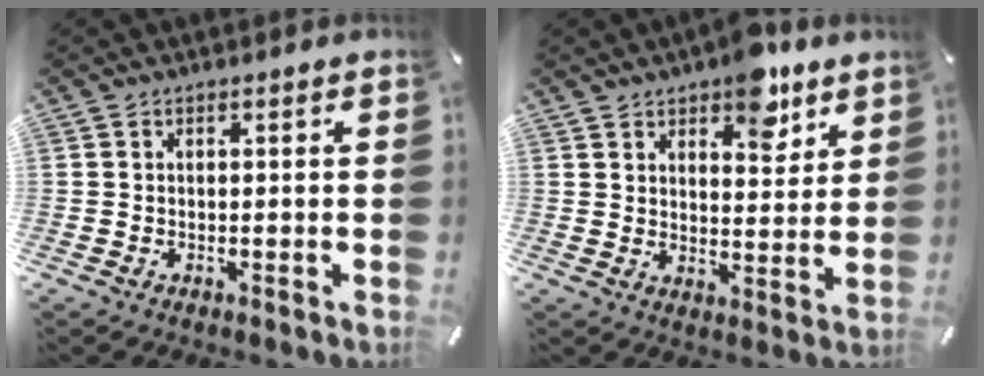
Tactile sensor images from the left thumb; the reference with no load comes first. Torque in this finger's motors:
{"motor_torque": [1.42, 0.85, 1.03, -1.09, 0.26]}